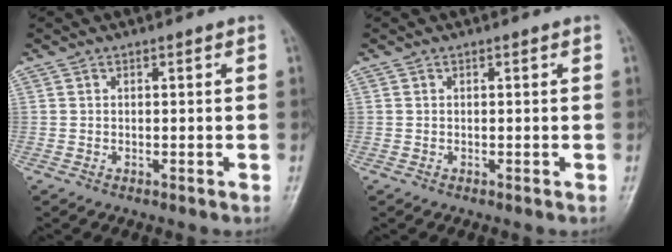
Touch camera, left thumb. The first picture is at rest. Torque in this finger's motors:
{"motor_torque": [-0.01, -0.01, -0.02, 0.00, 0.00]}